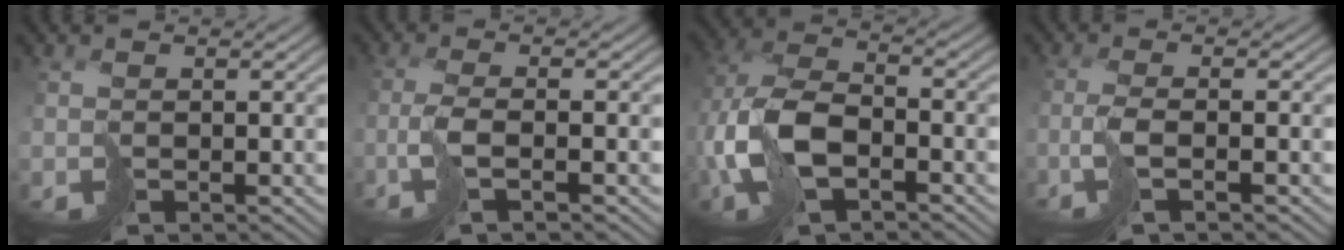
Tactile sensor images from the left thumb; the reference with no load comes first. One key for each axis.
{"total": 3.0, "fx": -0.7, "fy": 0.2, "fz": 2.9, "tx": -0.049, "ty": 0.006, "tz": -0.029}
{"total": 10.1, "fx": -2.4, "fy": 5.7, "fz": 8.0, "tx": -0.206, "ty": -0.003, "tz": -0.056}
{"total": 2.6, "fx": -0.5, "fy": 0.1, "fz": 2.5, "tx": -0.043, "ty": 0.006, "tz": -0.026}